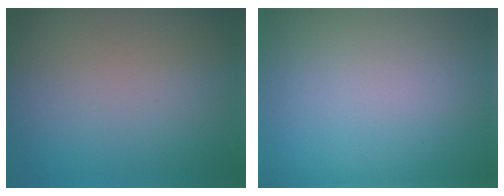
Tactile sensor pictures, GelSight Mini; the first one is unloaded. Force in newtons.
{"total": 0.0}